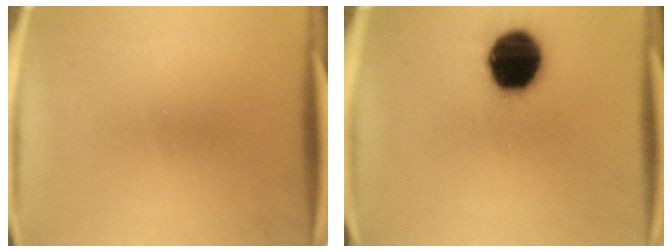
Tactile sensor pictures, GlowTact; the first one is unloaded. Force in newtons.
{"total": 17.9}